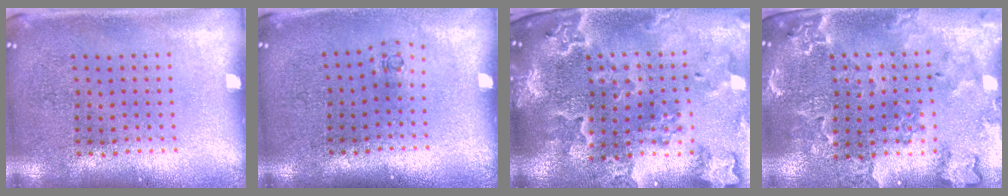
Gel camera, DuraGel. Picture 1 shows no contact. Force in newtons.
{"total": 0.7, "press": 0.3, "slide": 0.6}
{"total": 3.2, "press": 3.0, "slide": 1.3}
{"total": 1.6, "press": 1.6, "slide": 0.2}